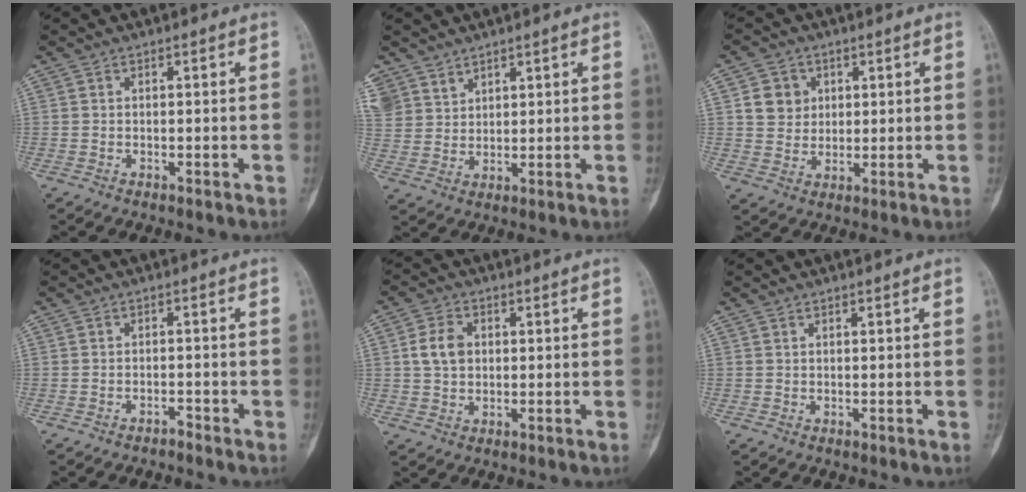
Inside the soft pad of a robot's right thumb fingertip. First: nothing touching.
{"total": 7.0, "force": [4.9, 4.9, 0.8], "torque": [0.007, -0.013, 0.106]}
{"total": 5.9, "force": [1.8, 5.3, 1.7], "torque": [0.004, 0.000, 0.030]}
{"total": 1.2, "force": [-1.2, 0.4, 0.2], "torque": [-0.002, 0.011, -0.020]}
{"total": 5.5, "force": [0.9, 4.2, 3.4], "torque": [-0.050, 0.008, 0.014]}
{"total": 0.0}